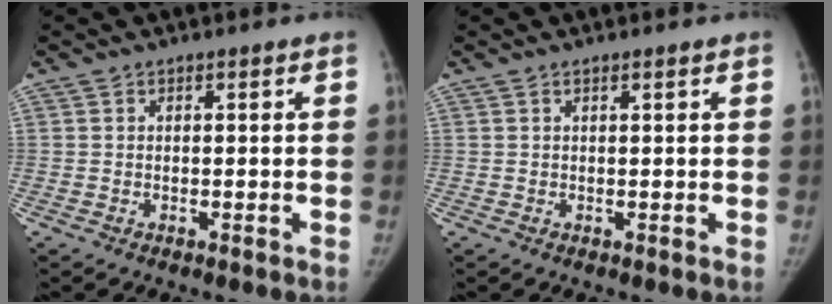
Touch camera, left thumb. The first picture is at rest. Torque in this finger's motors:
{"motor_torque": [-0.27, -0.15, -0.30, 0.14, -0.03]}